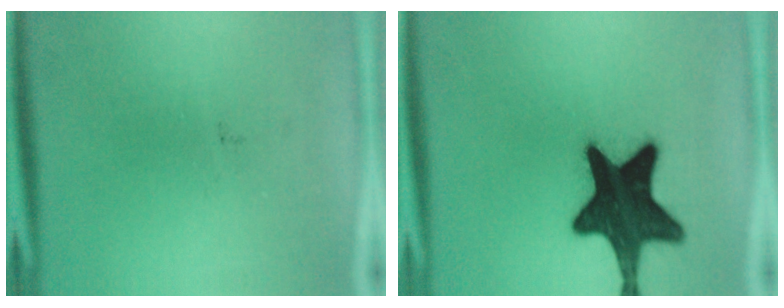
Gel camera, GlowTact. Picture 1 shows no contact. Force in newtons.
{"total": 17.6}